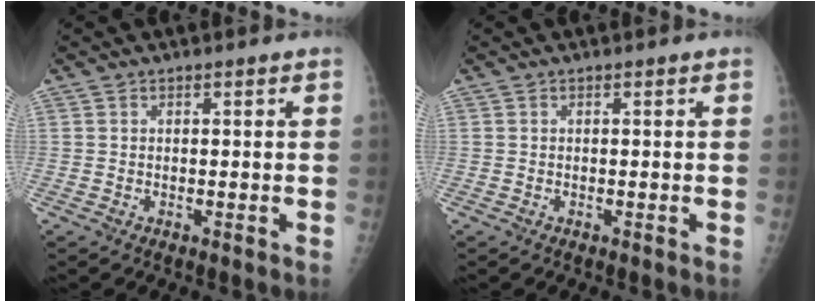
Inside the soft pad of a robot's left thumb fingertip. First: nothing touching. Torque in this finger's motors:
{"motor_torque": [0.00, 0.00, 0.00, 0.00, 0.00]}